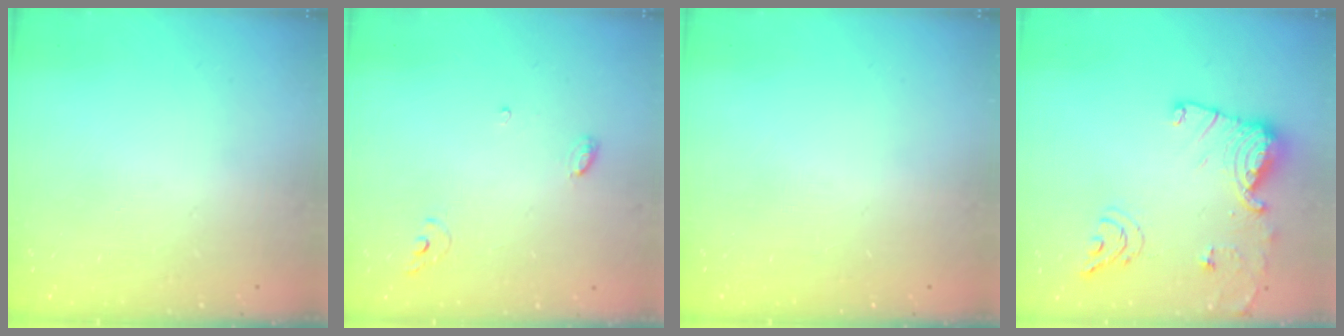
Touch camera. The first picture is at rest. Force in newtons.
{"total": 3.8, "press": 3.8, "slide": 0.2}
{"total": 0.0}
{"total": 15.1, "press": 15.0, "slide": 1.5}